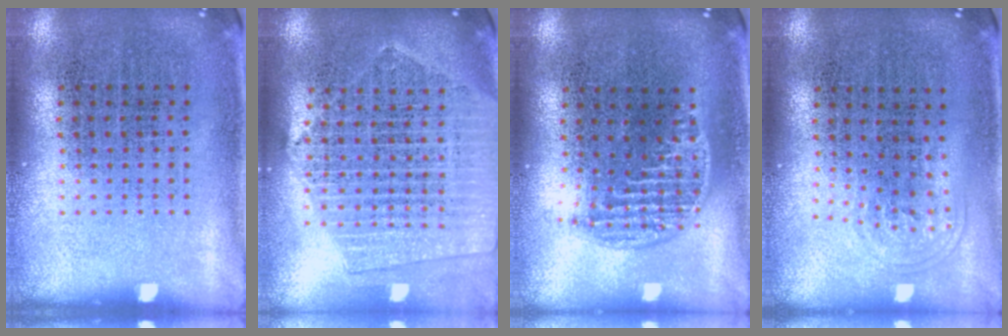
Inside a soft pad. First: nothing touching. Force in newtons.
{"total": 1.9, "press": 1.8, "slide": 0.8}
{"total": 1.3, "press": 1.1, "slide": 0.6}
{"total": 1.0, "press": 0.7, "slide": 0.7}